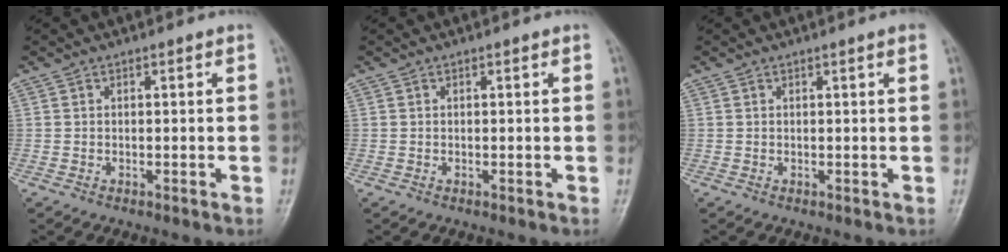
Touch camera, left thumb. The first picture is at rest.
{"total": 0.0}
{"total": 1.3, "force": [0.7, -0.1, 1.0], "torque": [-0.016, 0.001, 0.008]}